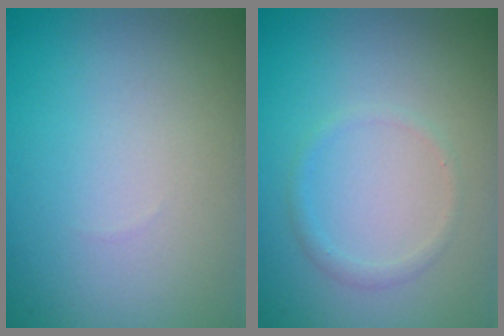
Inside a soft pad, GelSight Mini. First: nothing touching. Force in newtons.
{"total": 0.9, "press": 0.9, "slide": 0.1}